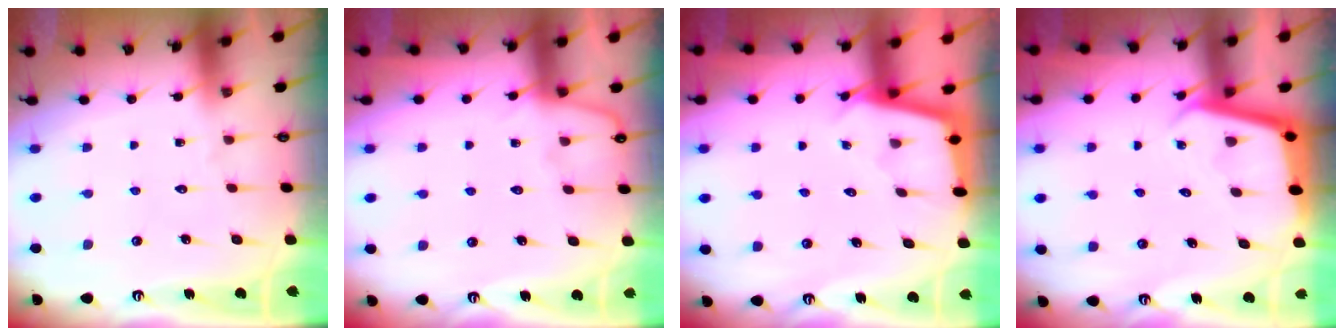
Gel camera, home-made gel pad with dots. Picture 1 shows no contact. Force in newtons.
{"total": 4.1, "press": 4.1, "slide": 0.7}
{"total": 2.5, "press": 2.5, "slide": 0.2}
{"total": 3.4, "press": 3.4, "slide": 0.3}